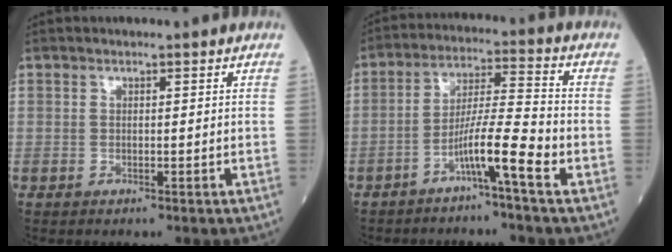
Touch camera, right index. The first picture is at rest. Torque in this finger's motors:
{"motor_torque": [0.04, -0.13, 0.16, 0.04]}